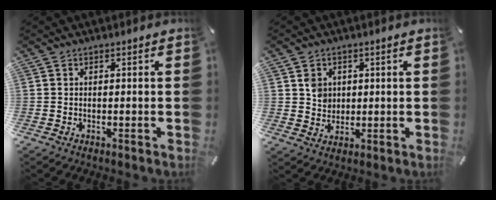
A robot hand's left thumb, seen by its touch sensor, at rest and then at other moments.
{"total": 4.7, "force": [1.2, 4.4, 1.0], "torque": [-0.007, -0.002, 0.020]}